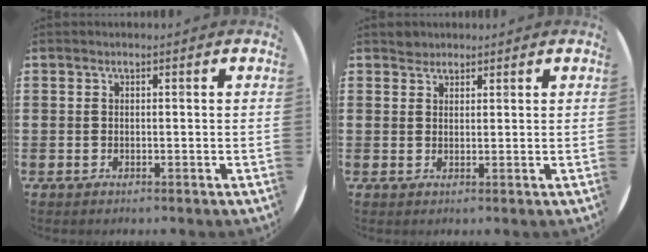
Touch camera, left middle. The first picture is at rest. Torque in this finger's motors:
{"motor_torque": [-0.10, 0.12, -0.06, -0.01]}